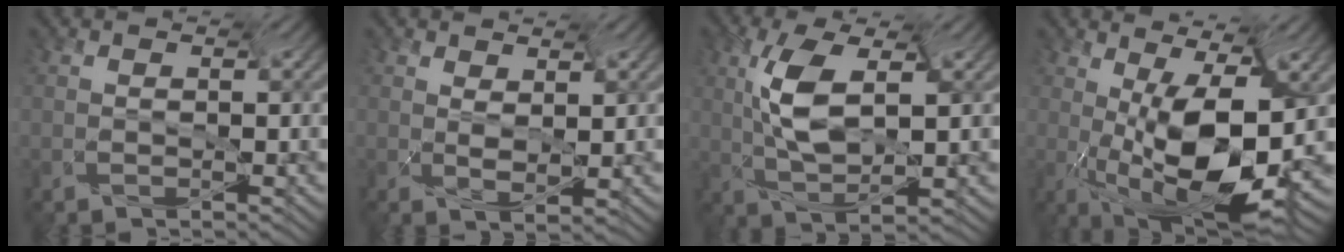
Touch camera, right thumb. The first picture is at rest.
{"total": 2.7, "force": [0.4, 1.1, 2.4], "torque": [-0.060, 0.002, 0.009]}
{"total": 8.0, "force": [-1.1, 3.9, 6.9], "torque": [-0.152, 0.011, -0.001]}
{"total": 12.7, "force": [-3.6, 4.9, 11.2], "torque": [-0.198, 0.012, -0.050]}